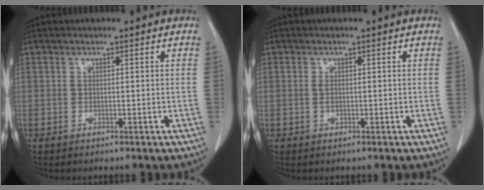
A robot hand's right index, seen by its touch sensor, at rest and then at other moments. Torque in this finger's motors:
{"motor_torque": [-0.01, 0.06, 0.01, 0.00]}